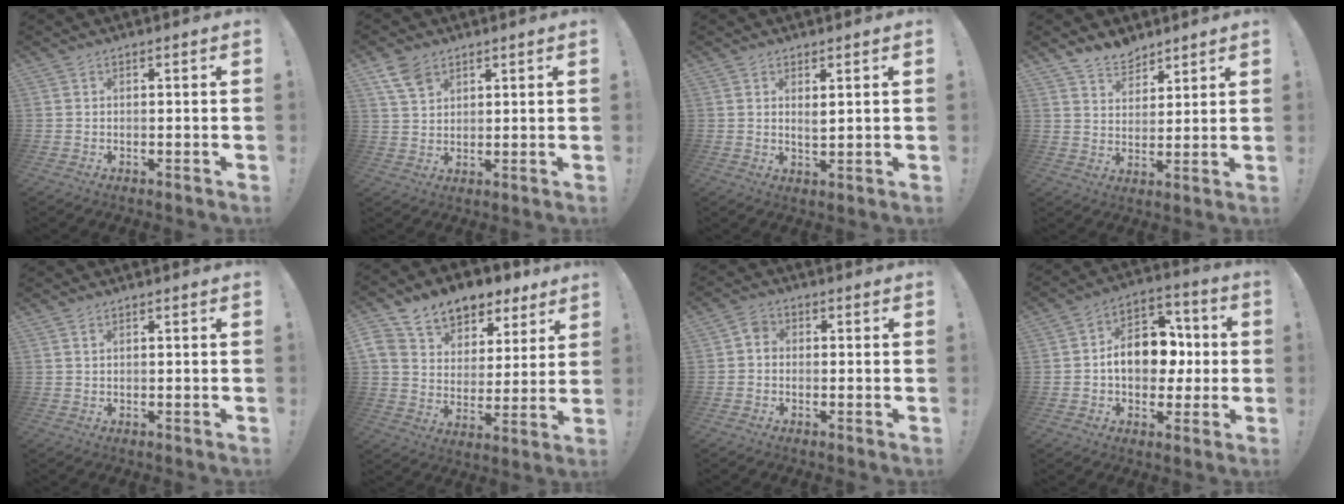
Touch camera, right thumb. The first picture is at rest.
{"total": 7.2, "force": [4.5, 4.6, 3.2], "torque": [-0.054, -0.019, 0.088]}
{"total": 2.4, "force": [1.4, 0.8, 1.9], "torque": [-0.024, -0.010, 0.020]}
{"total": 7.3, "force": [6.3, 3.6, 1.1], "torque": [-0.017, -0.045, 0.120]}
{"total": 0.7, "force": [0.4, 0.3, 0.4], "torque": [-0.001, -0.004, 0.007]}
{"total": 11.4, "force": [7.4, 7.8, 3.7], "torque": [-0.056, -0.053, 0.141]}
{"total": 3.2, "force": [-0.8, 2.5, 1.8], "torque": [-0.033, 0.015, -0.012]}
{"total": 14.2, "force": [-0.6, 10.7, 9.3], "torque": [-0.135, 0.025, -0.001]}